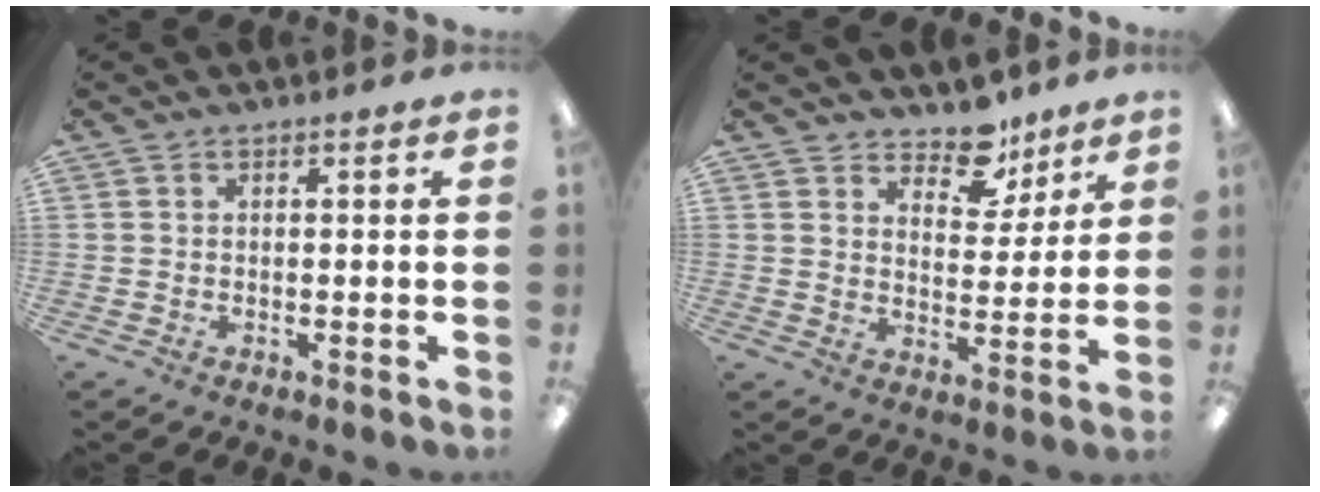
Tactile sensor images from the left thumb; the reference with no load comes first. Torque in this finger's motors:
{"motor_torque": [0.04, 0.07, -0.40, 0.02, 0.05]}